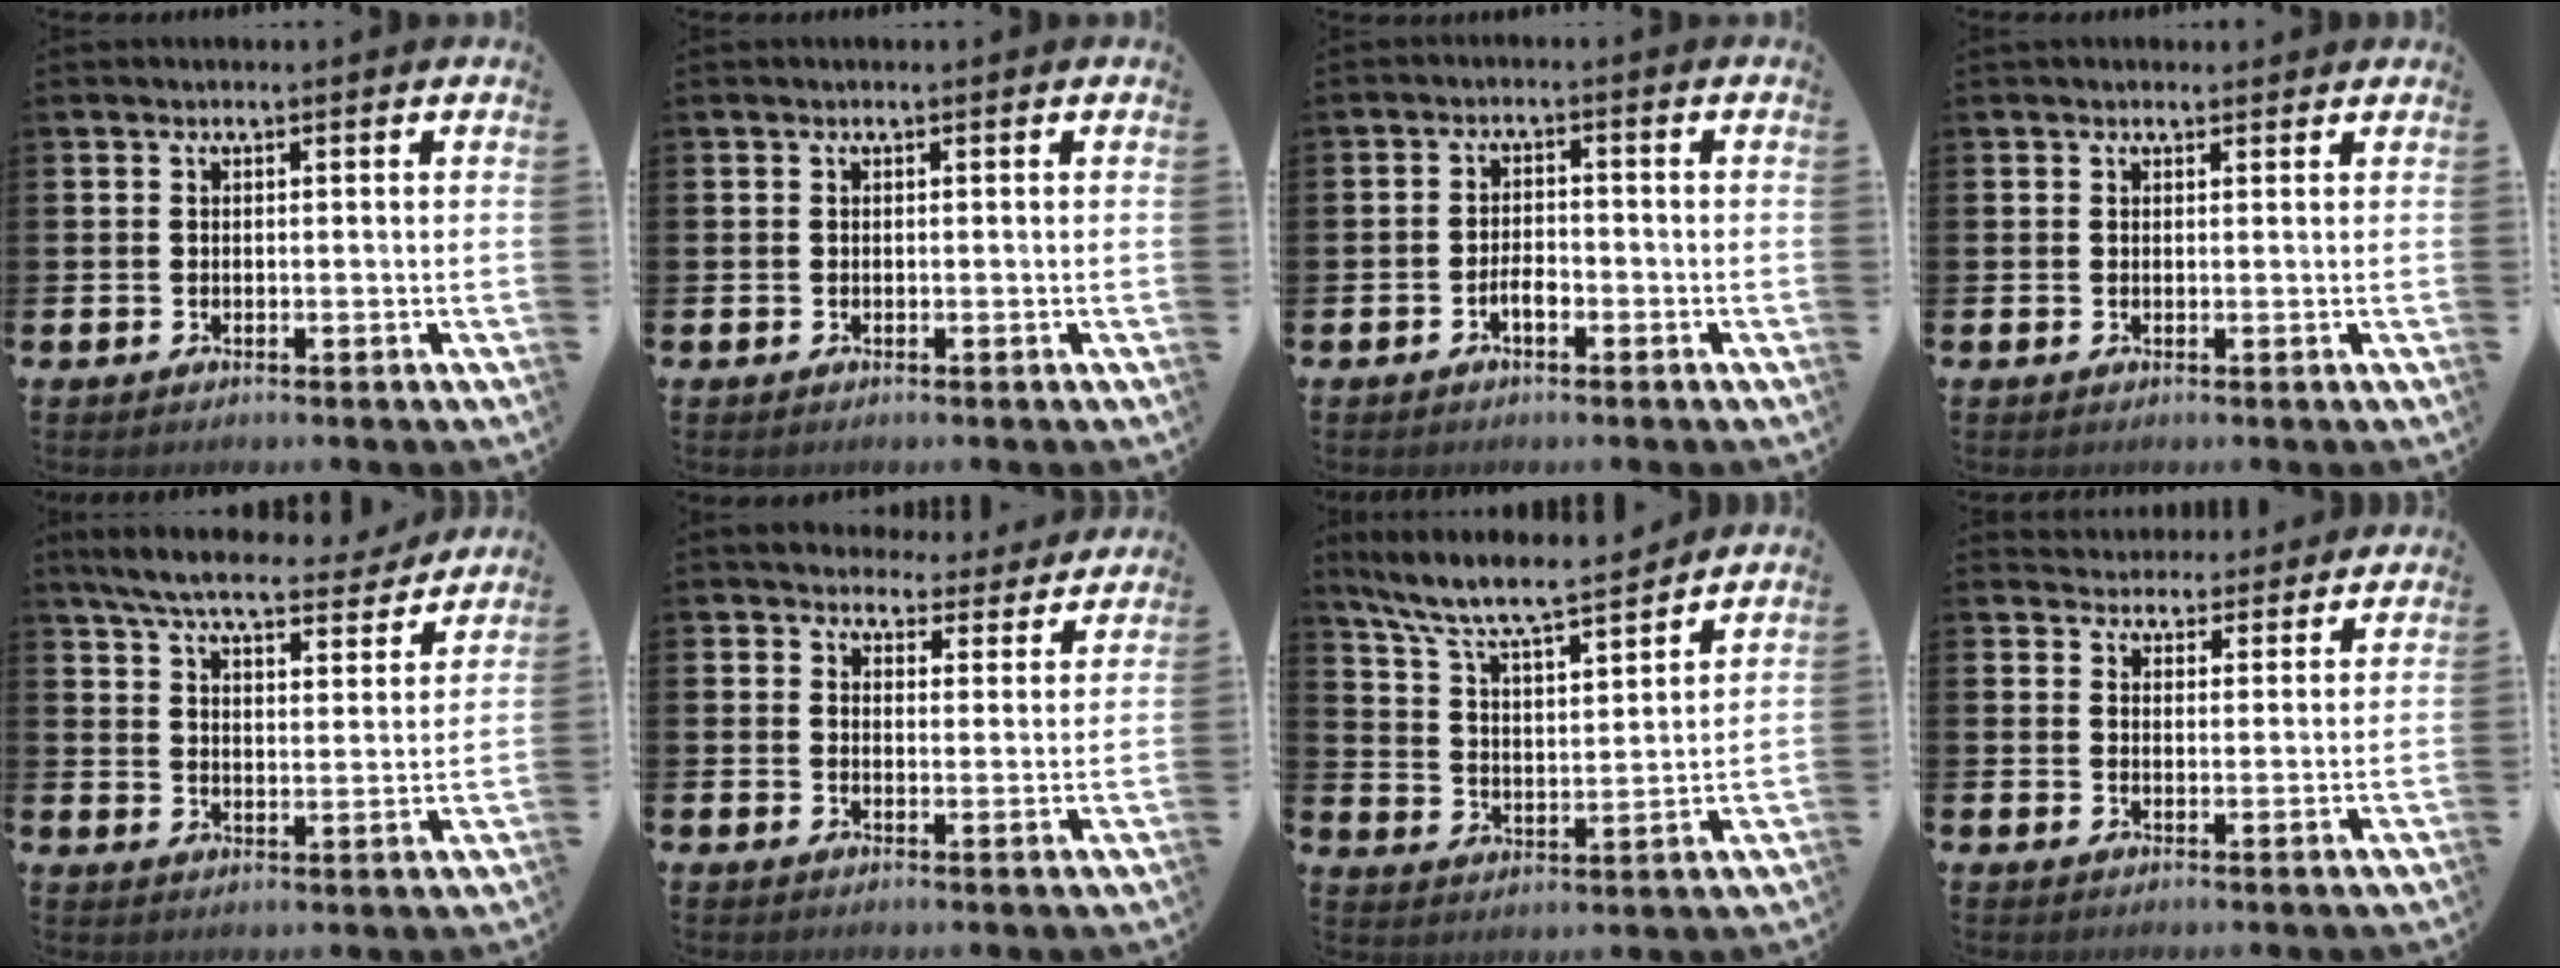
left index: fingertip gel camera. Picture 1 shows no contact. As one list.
[{"total": 0.0}, {"total": 2.4, "force": [-1.2, 1.1, 1.8], "torque": [-0.033, 0.004, -0.024]}, {"total": 0.8, "force": [0.7, 0.3, 0.2], "torque": [0.004, 0.002, 0.012]}, {"total": 7.4, "force": [6.7, 1.2, 2.7], "torque": [-0.077, -0.038, 0.116]}, {"total": 4.6, "force": [4.4, 1.5, 0.2], "torque": [-0.014, -0.033, 0.076]}, {"total": 8.8, "force": [8.2, 1.1, 3.2], "torque": [-0.103, -0.058, 0.141]}, {"total": 4.0, "force": [3.8, 1.1, -0.3], "torque": [-0.009, -0.024, 0.068]}]